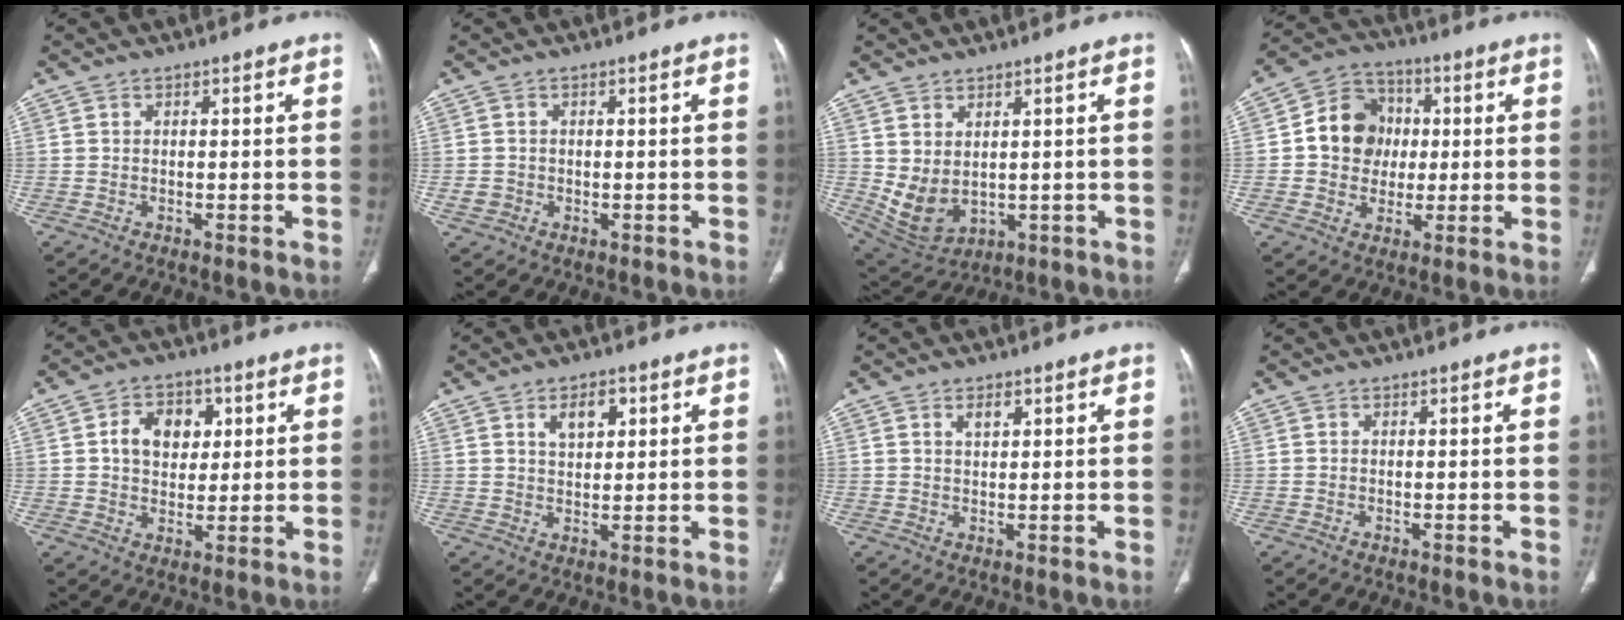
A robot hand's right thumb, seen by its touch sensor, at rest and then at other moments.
{"total": 1.5, "force": [-0.3, 1.3, 0.5], "torque": [-0.008, 0.007, -0.006]}
{"total": 8.0, "force": [0.8, 5.2, 6.0], "torque": [-0.104, -0.011, 0.044]}
{"total": 11.7, "force": [0.8, 10.3, 5.5], "torque": [-0.054, 0.016, 0.008]}
{"total": 8.6, "force": [2.1, 6.4, 5.4], "torque": [-0.052, -0.001, 0.033]}
{"total": 5.1, "force": [2.1, 2.9, 3.6], "torque": [-0.045, -0.007, 0.037]}
{"total": 2.0, "force": [1.0, 0.9, 1.4], "torque": [-0.021, -0.005, 0.019]}
{"total": 0.0}